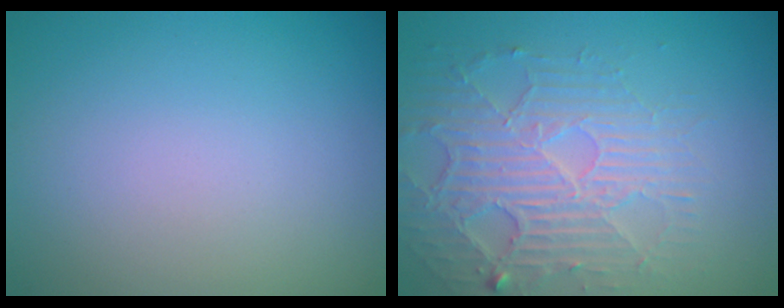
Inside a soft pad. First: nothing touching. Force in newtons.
{"total": 4.6, "press": 4.0, "slide": 2.4}